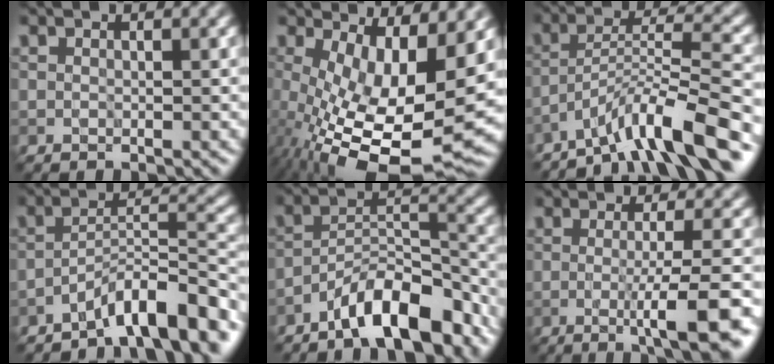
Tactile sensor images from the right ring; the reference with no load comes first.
{"total": 12.4, "force": [-0.9, 4.7, 11.4], "torque": [-0.198, -0.030, 0.000]}
{"total": 7.8, "force": [-6.0, 0.7, 5.0], "torque": [-0.077, 0.014, -0.109]}
{"total": 7.6, "force": [-5.6, 1.6, 4.9], "torque": [-0.070, 0.013, -0.095]}
{"total": 9.0, "force": [-6.5, 2.6, 5.6], "torque": [-0.079, 0.011, -0.116]}
{"total": 6.7, "force": [-1.5, 1.2, 6.4], "torque": [-0.086, -0.010, -0.028]}